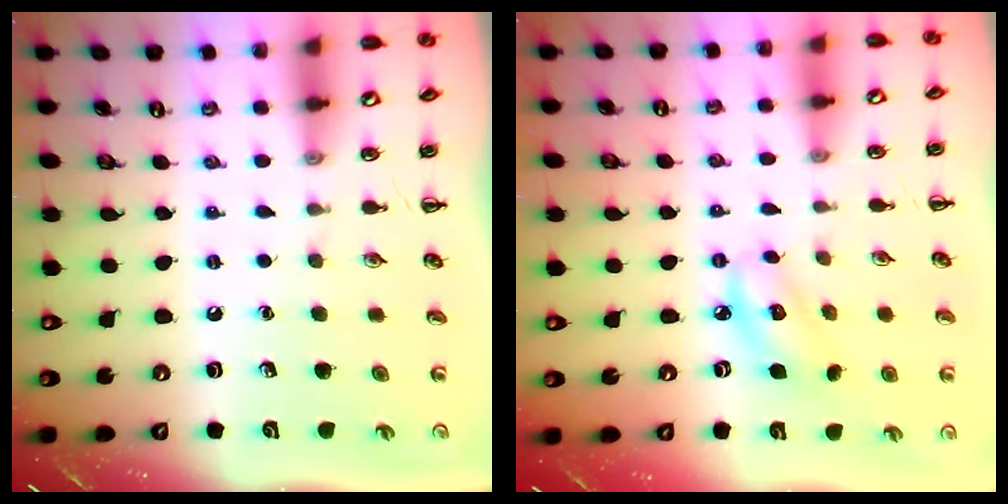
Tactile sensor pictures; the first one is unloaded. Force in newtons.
{"total": 5.5, "press": 5.4, "slide": 1.0}